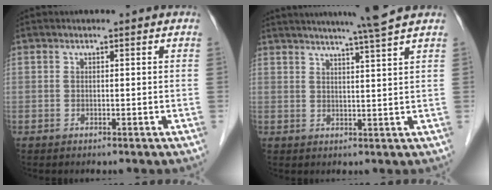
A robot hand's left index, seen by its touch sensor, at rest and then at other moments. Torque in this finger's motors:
{"motor_torque": [0.60, -0.87, 0.31, 0.08]}